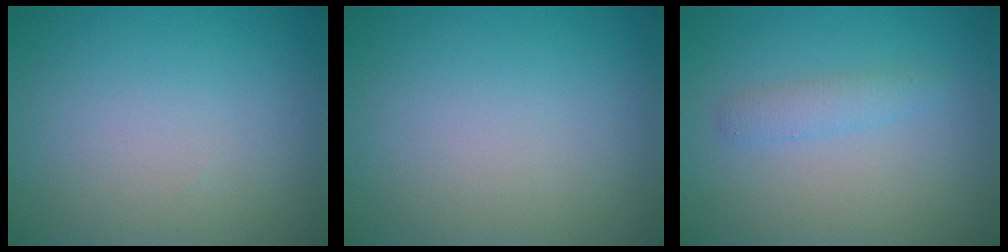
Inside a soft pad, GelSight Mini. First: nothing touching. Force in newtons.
{"total": 0.0}
{"total": 1.4, "press": 1.4, "slide": 0.1}